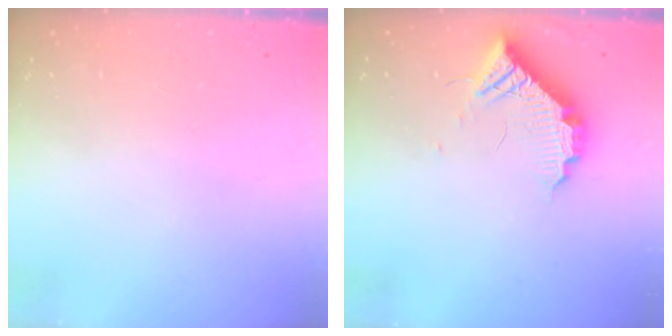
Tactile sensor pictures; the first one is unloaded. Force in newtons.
{"total": 11.5, "press": 11.4, "slide": 0.8}